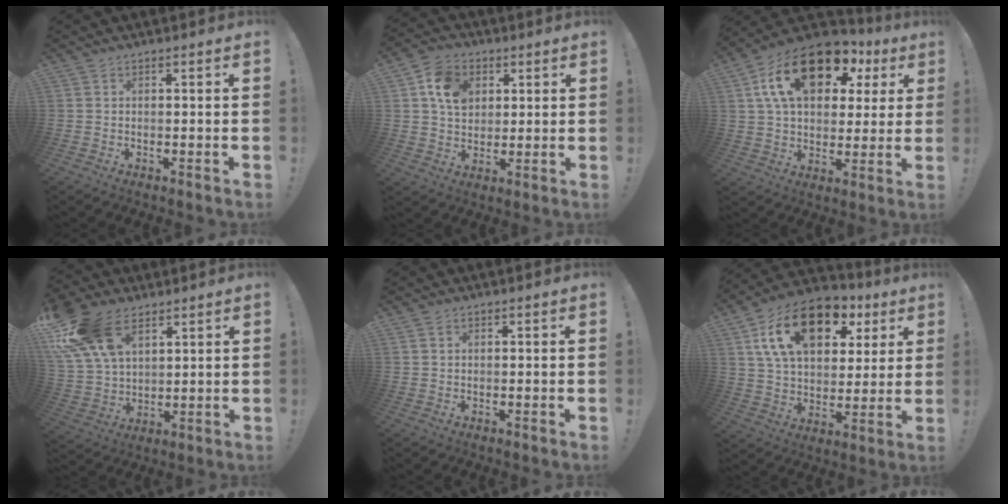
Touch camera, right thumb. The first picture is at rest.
{"total": 10.9, "force": [3.9, 8.5, 5.4], "torque": [-0.092, 0.000, 0.081]}
{"total": 20.7, "force": [9.1, 11.9, 14.3], "torque": [-0.242, -0.031, 0.159]}
{"total": 18.4, "force": [10.0, 10.8, 11.1], "torque": [-0.234, -0.047, 0.186]}
{"total": 0.7, "force": [0.4, 0.5, 0.3], "torque": [-0.005, 0.001, 0.009]}
{"total": 20.2, "force": [9.4, 12.1, 13.2], "torque": [-0.210, -0.036, 0.168]}